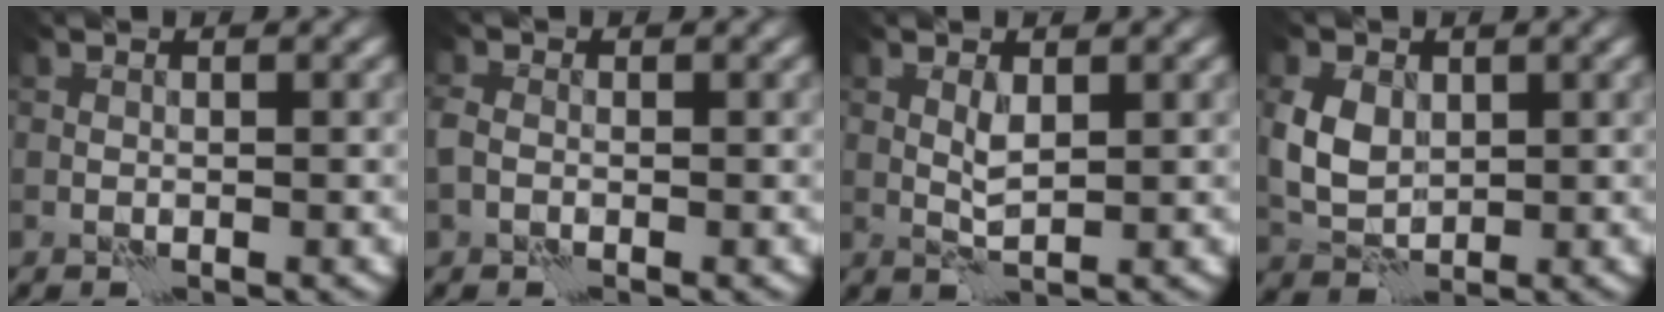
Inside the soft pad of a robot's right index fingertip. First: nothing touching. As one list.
[{"total": 1.0, "force": [-0.3, 0.7, 0.6], "torque": [-0.015, 0.002, -0.012]}, {"total": 1.4, "force": [0.8, 0.3, 1.1], "torque": [-0.026, -0.001, 0.016]}, {"total": 3.9, "force": [0.8, 2.8, 2.5], "torque": [-0.059, 0.000, 0.015]}]